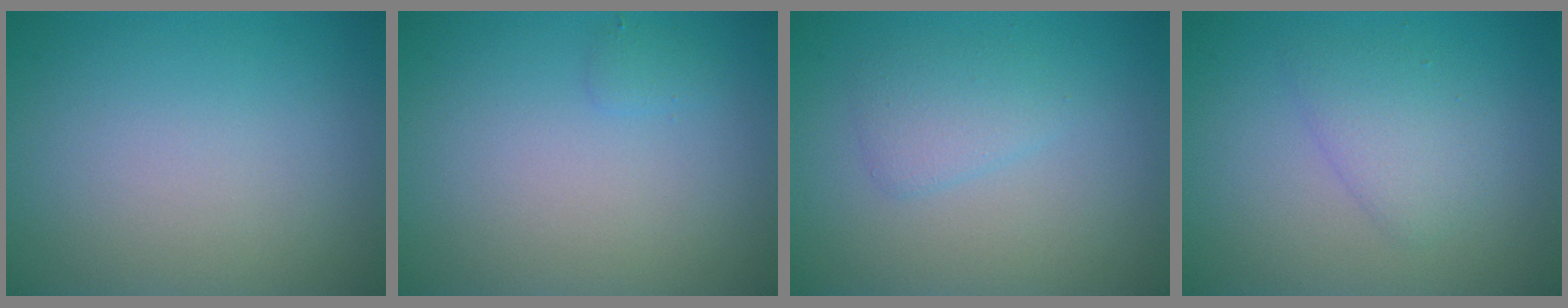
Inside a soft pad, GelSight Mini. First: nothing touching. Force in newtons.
{"total": 0.7, "press": 0.7, "slide": 0.1}
{"total": 1.9, "press": 1.9, "slide": 0.1}
{"total": 2.4, "press": 2.4, "slide": 0.2}